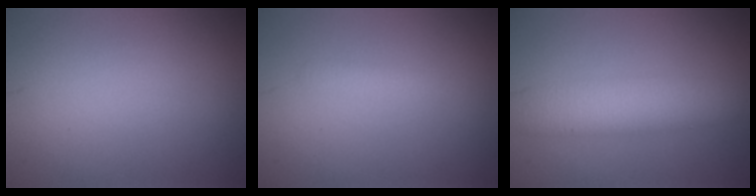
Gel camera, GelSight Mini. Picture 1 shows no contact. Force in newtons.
{"total": 1.1, "press": 1.1, "slide": 0.0}
{"total": 5.1, "press": 5.1, "slide": 0.0}